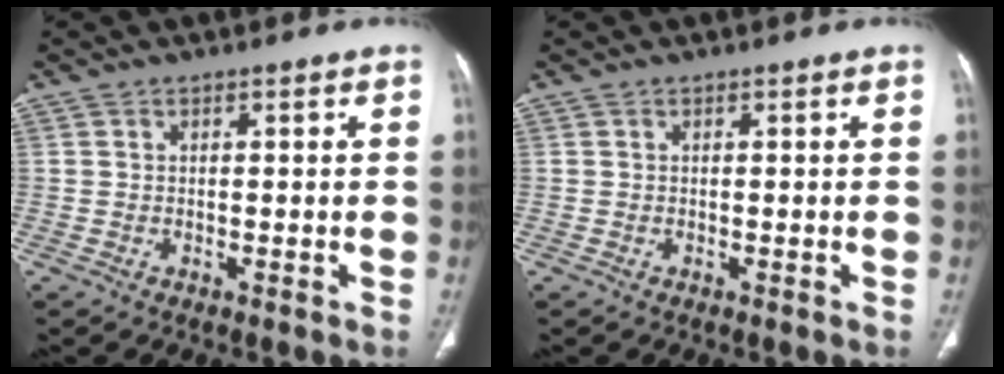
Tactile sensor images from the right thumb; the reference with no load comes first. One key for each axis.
{"total": 0.0}